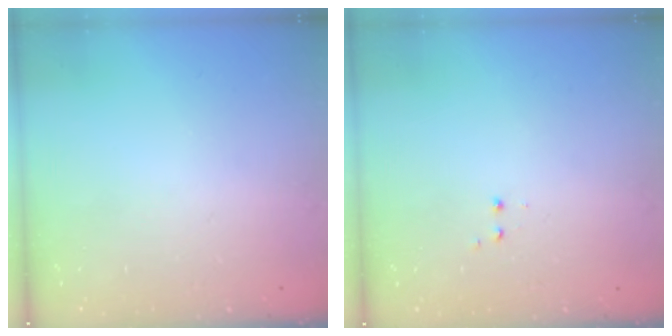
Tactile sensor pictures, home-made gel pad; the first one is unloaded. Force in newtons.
{"total": 1.2, "press": 1.1, "slide": 0.5}